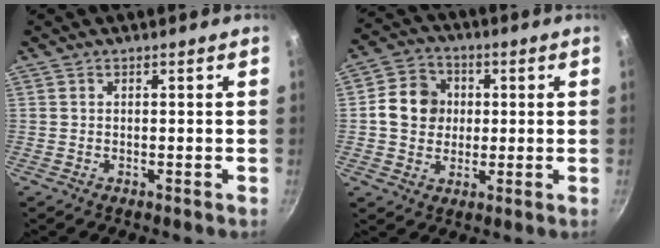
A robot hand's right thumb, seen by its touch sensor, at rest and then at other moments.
{"total": 9.6, "force": [0.8, 8.4, 4.5], "torque": [-0.048, 0.011, 0.002]}